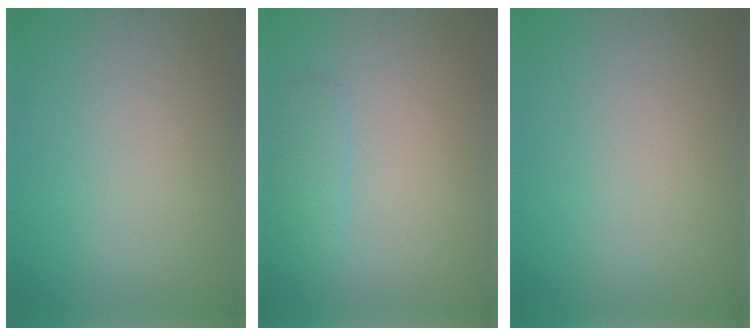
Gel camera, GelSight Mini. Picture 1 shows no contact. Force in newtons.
{"total": 1.5, "press": 1.5, "slide": 0.1}
{"total": 0.0}